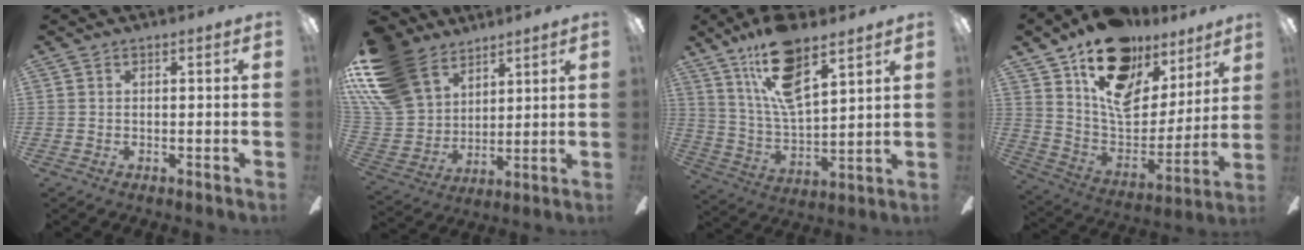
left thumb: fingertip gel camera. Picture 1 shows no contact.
{"total": 20.0, "force": [12.1, 13.0, 9.1], "torque": [-0.226, -0.052, 0.232]}
{"total": 16.6, "force": [10.8, 5.7, 11.2], "torque": [-0.222, -0.036, 0.188]}
{"total": 20.1, "force": [12.4, 11.8, 10.5], "torque": [-0.157, -0.080, 0.219]}